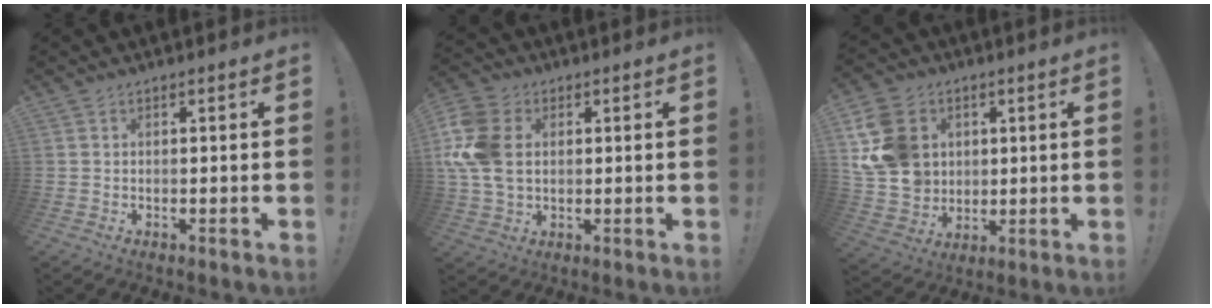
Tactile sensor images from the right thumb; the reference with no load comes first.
{"total": 15.3, "force": [2.1, 11.2, 10.2], "torque": [-0.220, -0.005, 0.037]}
{"total": 16.0, "force": [4.3, 13.3, 7.7], "torque": [-0.143, -0.011, 0.091]}